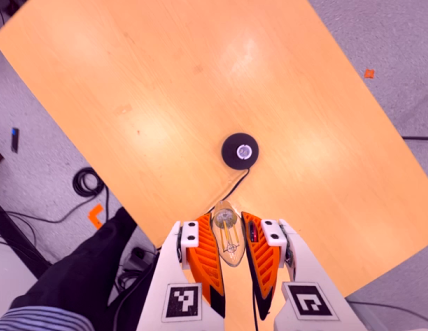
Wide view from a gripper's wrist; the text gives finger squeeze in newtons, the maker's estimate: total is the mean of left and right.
{"total": 23.1, "left": 26.6, "right": 19.7}